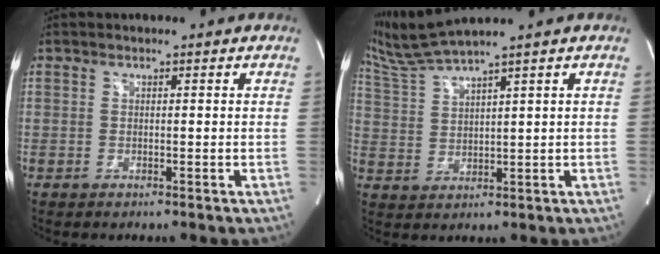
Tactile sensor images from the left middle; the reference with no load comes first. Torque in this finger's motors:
{"motor_torque": [-0.13, -0.14, -0.11, 0.01]}